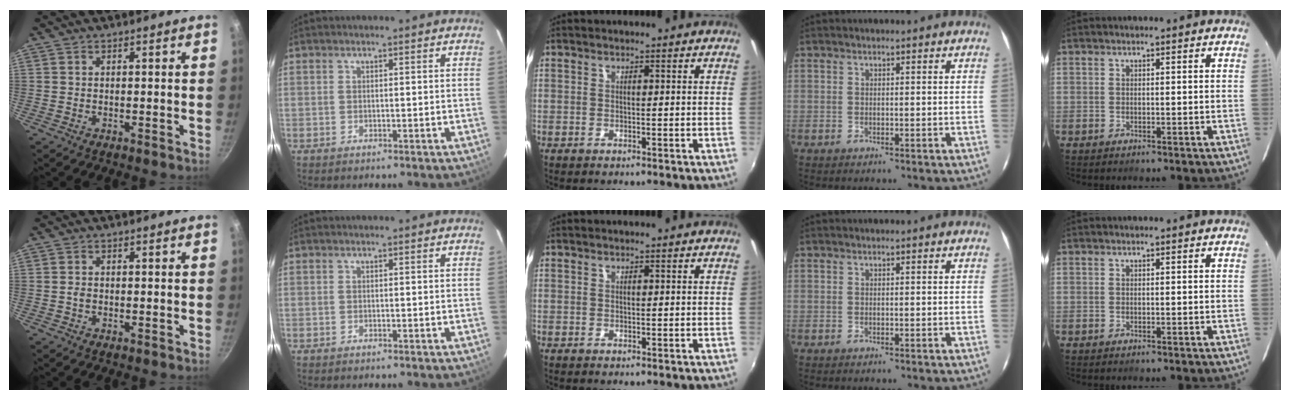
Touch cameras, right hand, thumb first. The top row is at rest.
{"thumb": {"total": 1.1, "force": [-0.3, 0.8, 0.8], "torque": [-0.015, 0.002, -0.006]}}